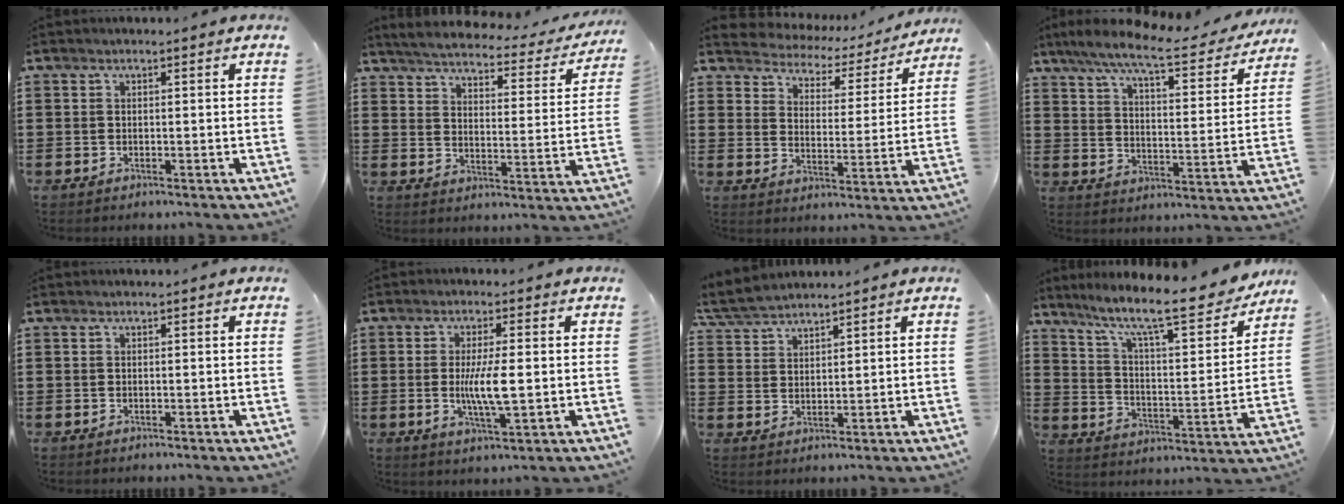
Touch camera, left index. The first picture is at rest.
{"total": 4.1, "force": [3.9, 0.0, 1.2], "torque": [-0.047, -0.031, 0.060]}
{"total": 3.0, "force": [2.9, 0.7, -0.4], "torque": [-0.019, -0.026, 0.040]}
{"total": 8.7, "force": [7.2, 0.4, 4.9], "torque": [-0.121, -0.038, 0.119]}
{"total": 0.0}
{"total": 6.7, "force": [-0.1, 1.3, 6.6], "torque": [-0.130, -0.006, -0.009]}
{"total": 3.9, "force": [3.7, 0.6, 1.0], "torque": [-0.034, -0.008, 0.070]}
{"total": 12.3, "force": [10.1, 1.1, 6.9], "torque": [-0.147, -0.067, 0.164]}